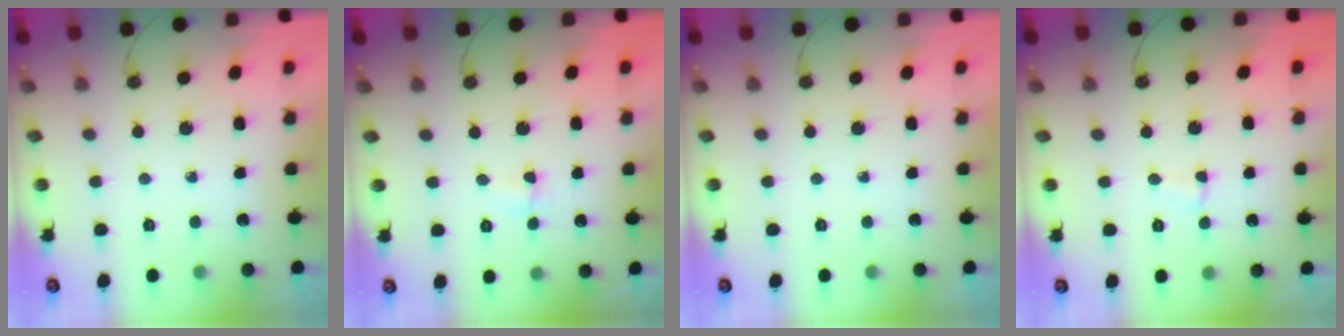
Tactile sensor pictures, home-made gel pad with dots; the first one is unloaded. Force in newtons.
{"total": 2.0, "press": 1.9, "slide": 0.5}
{"total": 0.0}
{"total": 2.8, "press": 2.7, "slide": 0.3}